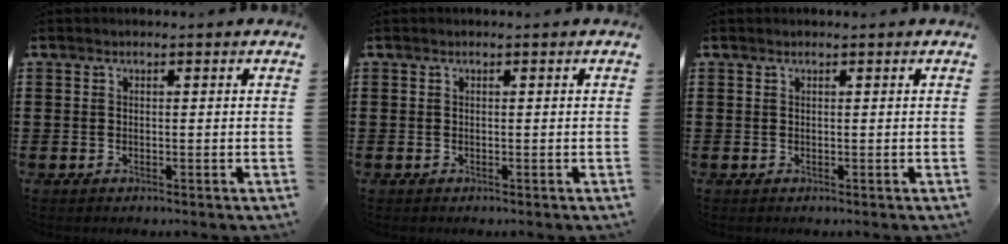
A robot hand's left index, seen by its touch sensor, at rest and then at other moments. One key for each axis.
{"total": 0.0}
{"total": 0.0}